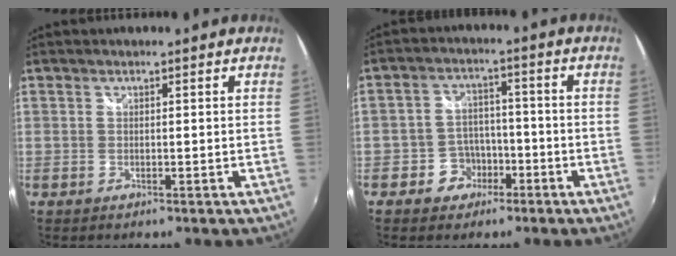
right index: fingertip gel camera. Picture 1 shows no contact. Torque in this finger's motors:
{"motor_torque": [0.58, 0.09, 0.20, 0.00]}